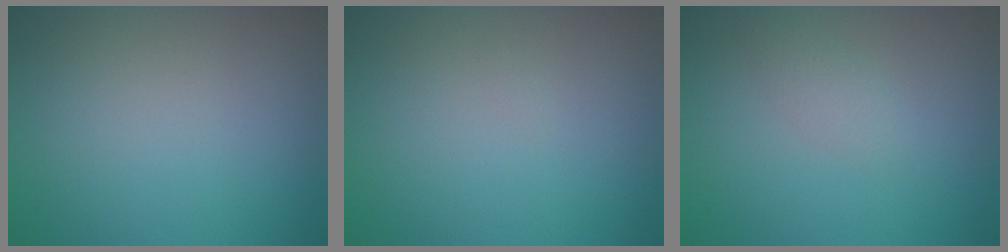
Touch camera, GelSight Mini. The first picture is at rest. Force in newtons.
{"total": 0.0}
{"total": 1.4, "press": 1.4, "slide": 0.0}